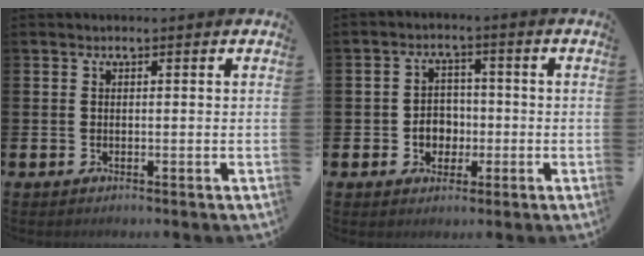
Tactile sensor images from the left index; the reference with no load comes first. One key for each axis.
{"total": 3.7, "fx": -0.9, "fy": 3.3, "fz": 1.6, "tx": -0.025, "ty": 0.000, "tz": -0.024}